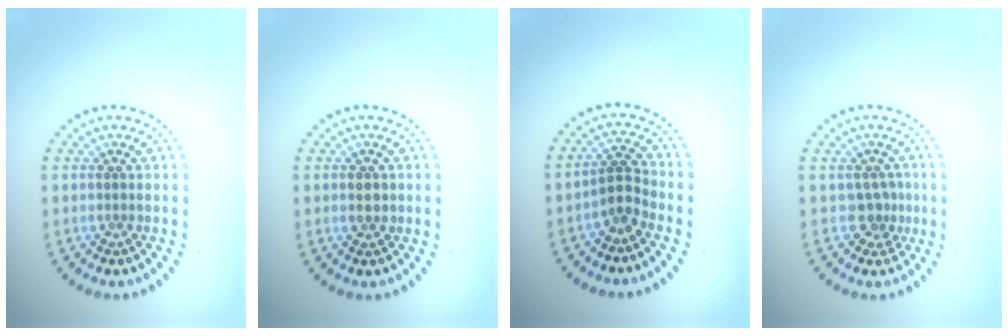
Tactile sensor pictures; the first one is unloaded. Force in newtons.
{"total": 1.0, "press": 1.0, "slide": 0.1}
{"total": 2.2, "press": 1.9, "slide": 1.2}
{"total": 1.8, "press": 1.5, "slide": 1.1}